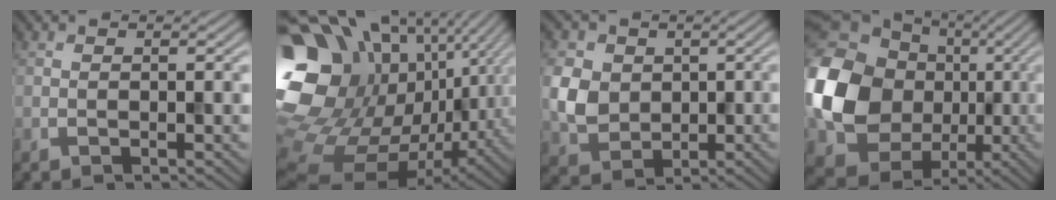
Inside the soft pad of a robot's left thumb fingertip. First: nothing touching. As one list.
[{"total": 19.5, "force": [2.8, 14.6, 12.6], "torque": [-0.287, -0.007, 0.086]}, {"total": 5.6, "force": [0.4, 5.1, 2.3], "torque": [-0.072, -0.006, 0.007]}, {"total": 17.7, "force": [-0.5, 15.4, 8.8], "torque": [-0.230, -0.021, -0.006]}]